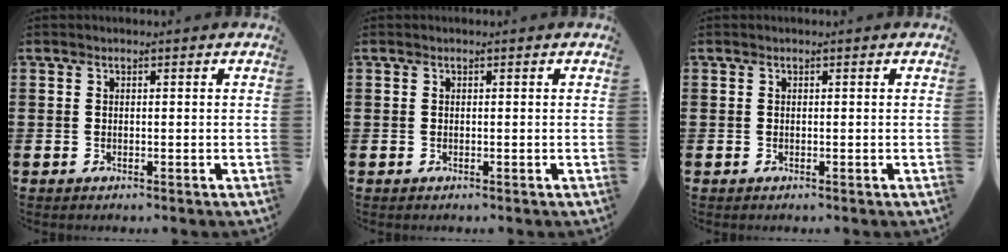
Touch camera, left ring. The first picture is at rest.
{"total": 0.0}
{"total": 0.0}